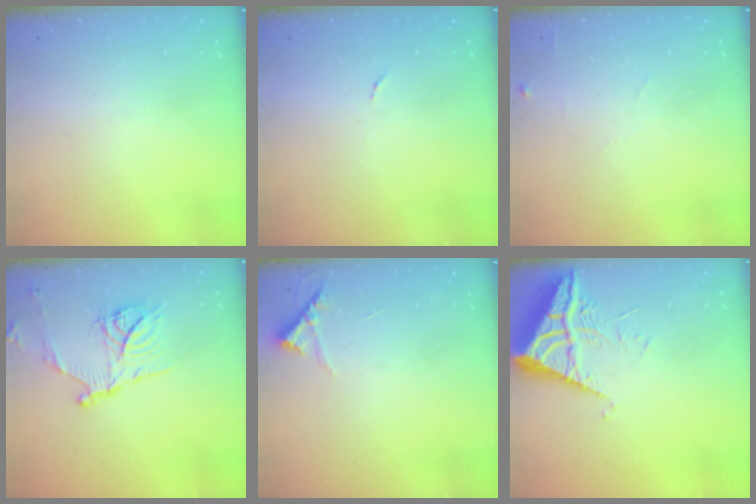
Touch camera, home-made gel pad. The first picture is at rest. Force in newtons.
{"total": 3.3, "press": 3.3, "slide": 0.2}
{"total": 4.6, "press": 4.6, "slide": 0.6}
{"total": 15.6, "press": 15.5, "slide": 1.4}
{"total": 5.0, "press": 5.0, "slide": 0.4}
{"total": 6.6, "press": 6.6, "slide": 0.6}